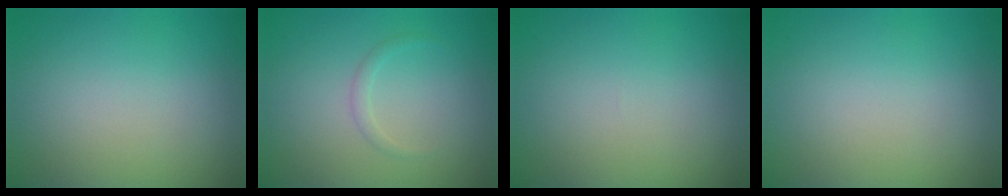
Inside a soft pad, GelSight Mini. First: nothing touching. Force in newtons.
{"total": 0.8, "press": 0.8, "slide": 0.1}
{"total": 0.0}
{"total": 0.0}